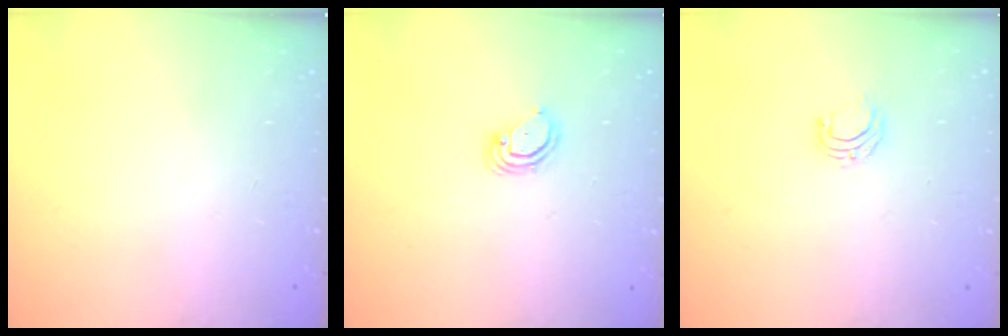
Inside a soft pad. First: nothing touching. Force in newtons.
{"total": 3.8, "press": 3.8, "slide": 0.3}
{"total": 4.8, "press": 4.8, "slide": 0.3}